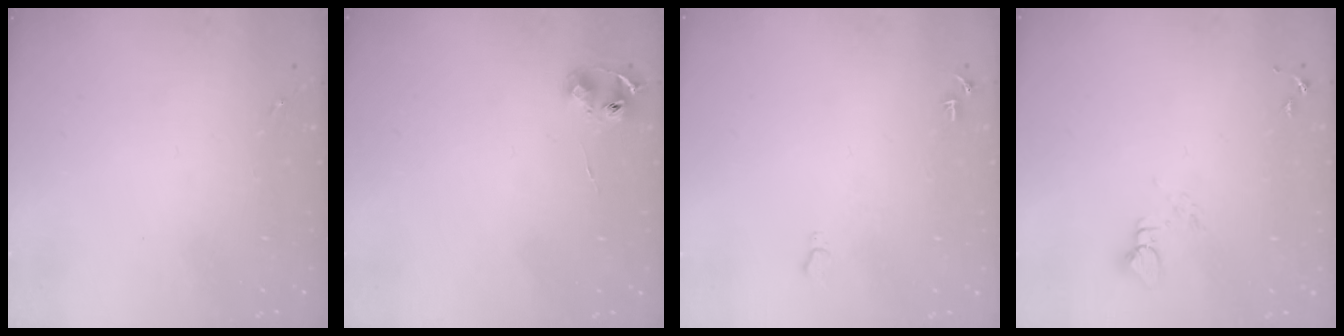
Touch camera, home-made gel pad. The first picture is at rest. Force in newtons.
{"total": 6.4, "press": 6.4, "slide": 0.7}
{"total": 5.8, "press": 5.8, "slide": 0.7}
{"total": 3.4, "press": 3.4, "slide": 0.2}